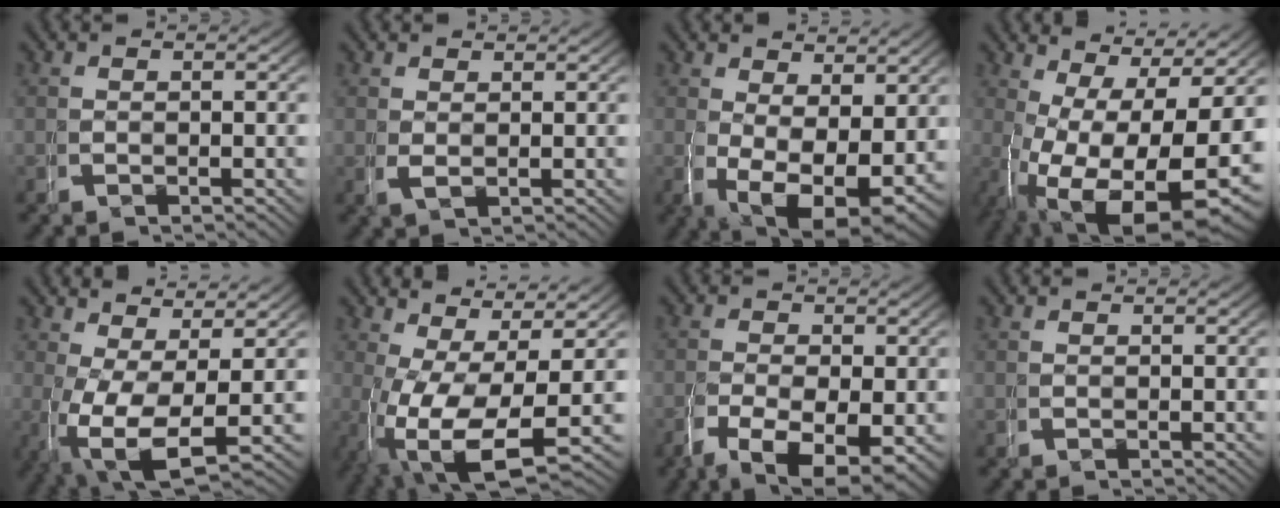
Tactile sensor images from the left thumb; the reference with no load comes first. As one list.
[{"total": 0.6, "force": [0.3, 0.5, 0.3], "torque": [-0.010, -0.009, 0.016]}, {"total": 8.3, "force": [-2.4, 5.7, 5.5], "torque": [-0.110, -0.066, -0.009]}, {"total": 16.2, "force": [-2.5, 10.6, 12.0], "torque": [-0.221, -0.086, 0.012]}, {"total": 7.7, "force": [-1.0, 4.3, 6.3], "torque": [-0.141, -0.045, 0.010]}, {"total": 10.8, "force": [-1.6, 6.1, 8.8], "torque": [-0.180, -0.059, 0.012]}, {"total": 7.7, "force": [-3.4, 4.7, 5.0], "torque": [-0.096, -0.044, -0.033]}, {"total": 0.0}]